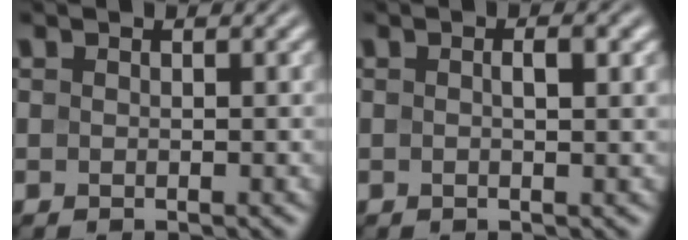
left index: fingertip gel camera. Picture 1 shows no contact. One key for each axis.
{"total": 2.1, "fx": 0.2, "fy": 0.5, "fz": 2.0, "tx": -0.029, "ty": 0.000, "tz": -0.002}